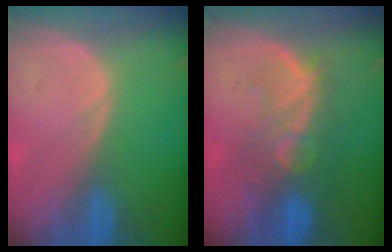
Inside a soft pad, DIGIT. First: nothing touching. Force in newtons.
{"total": 9.9, "press": 8.4, "slide": 5.1}